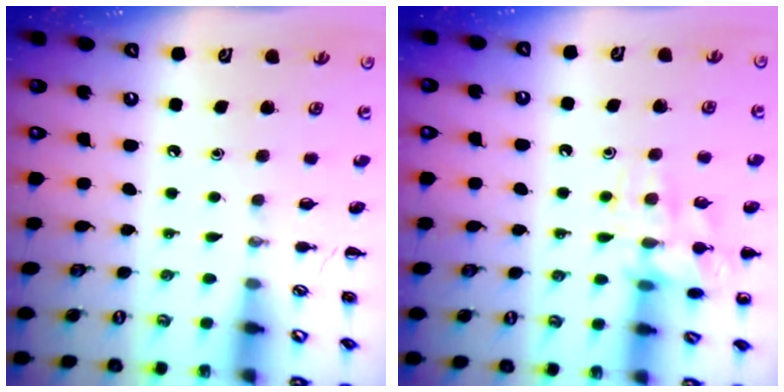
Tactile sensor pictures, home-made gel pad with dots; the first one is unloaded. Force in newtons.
{"total": 13.3, "press": 13.3, "slide": 1.1}